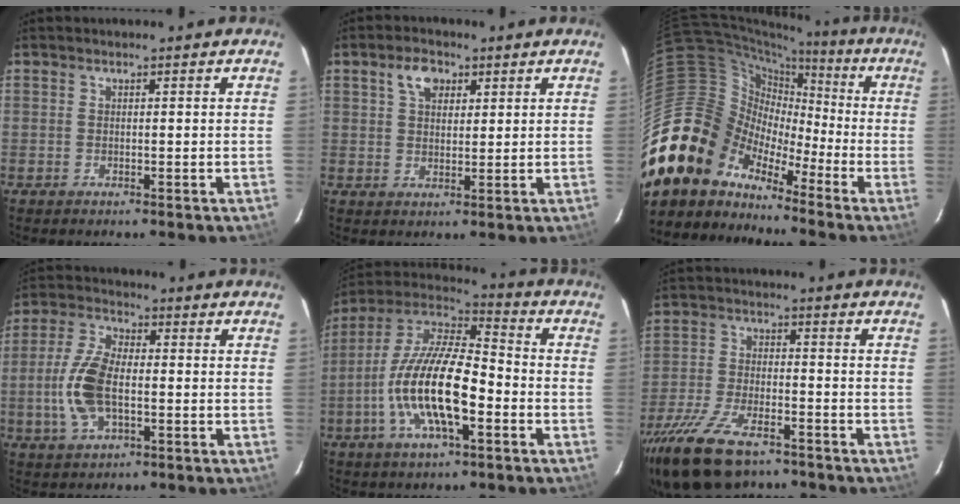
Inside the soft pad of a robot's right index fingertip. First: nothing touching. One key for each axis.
{"total": 4.9, "fx": 2.4, "fy": 3.1, "fz": 2.9, "tx": -0.049, "ty": 0.014, "tz": 0.042}
{"total": 15.2, "fx": -10.6, "fy": 10.5, "fz": 2.9, "tx": -0.076, "ty": 0.038, "tz": -0.213}
{"total": 11.0, "fx": -1.8, "fy": 5.5, "fz": 9.4, "tx": -0.205, "ty": 0.006, "tz": -0.035}
{"total": 18.5, "fx": -5.5, "fy": 6.3, "fz": 16.5, "tx": -0.325, "ty": -0.009, "tz": -0.112}
{"total": 15.6, "fx": -11.3, "fy": 6.3, "fz": 8.7, "tx": -0.199, "ty": -0.031, "tz": -0.208}